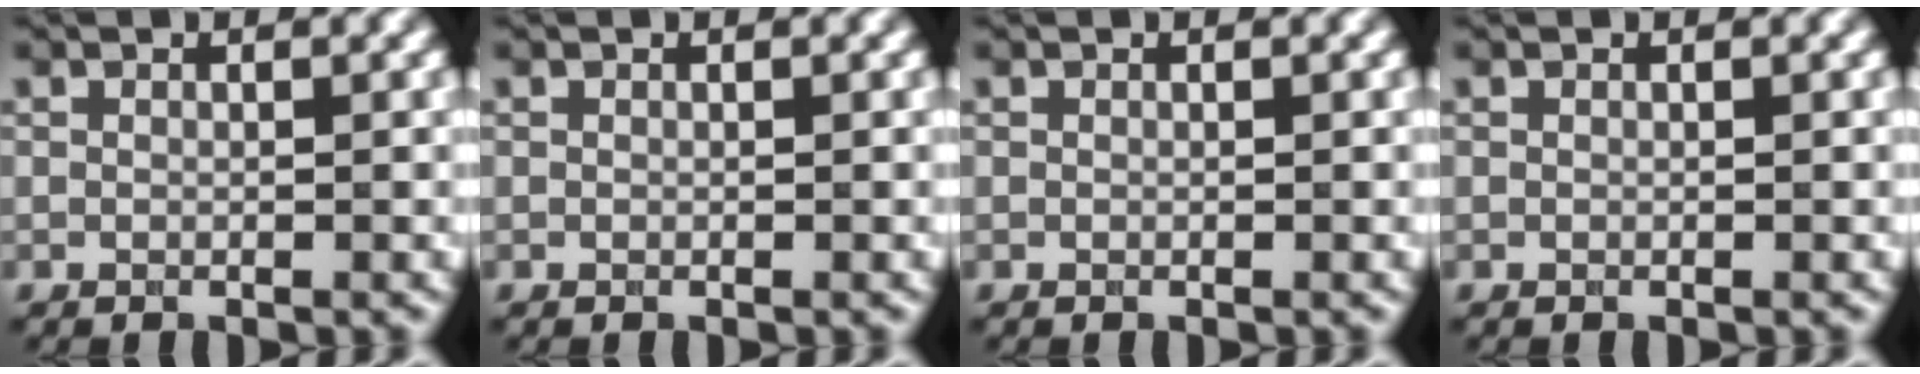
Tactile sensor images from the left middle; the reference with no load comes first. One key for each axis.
{"total": 0.0}
{"total": 0.0}
{"total": 0.0}